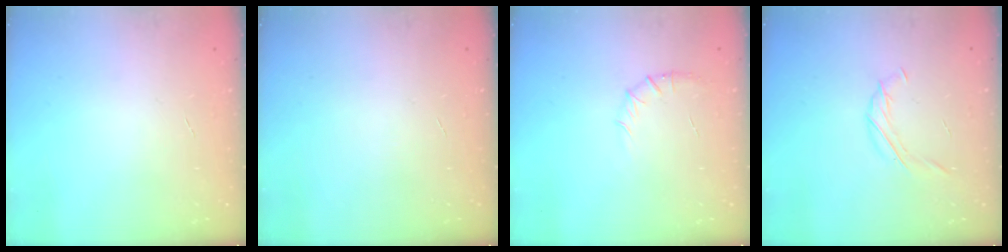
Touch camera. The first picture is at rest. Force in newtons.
{"total": 0.0}
{"total": 5.9, "press": 5.6, "slide": 1.8}
{"total": 7.5, "press": 7.2, "slide": 2.1}